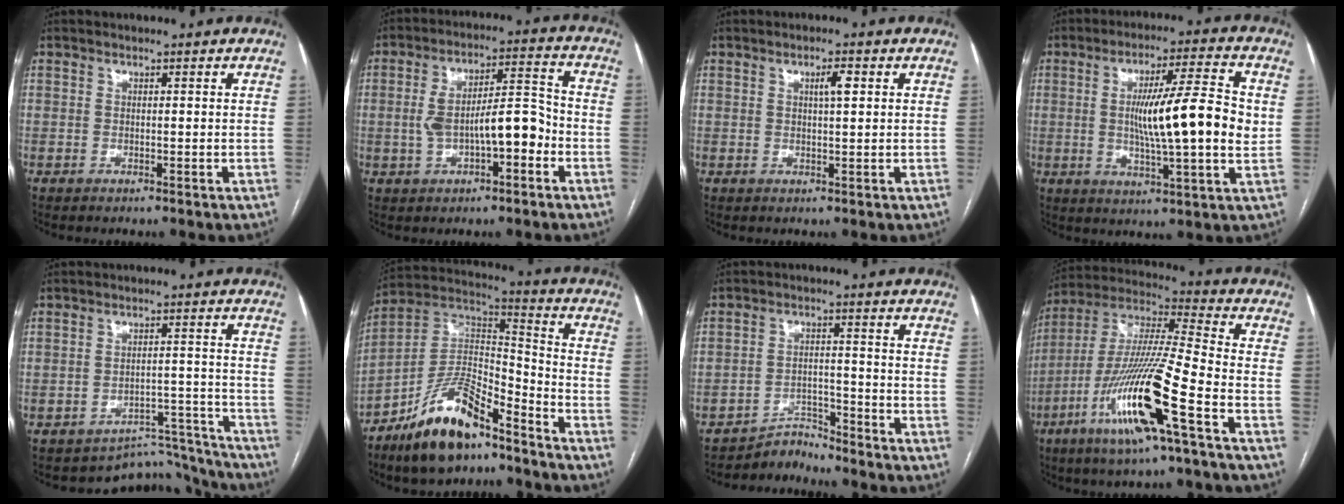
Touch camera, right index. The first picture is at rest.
{"total": 10.4, "force": [-2.2, 3.4, 9.6], "torque": [-0.169, 0.033, -0.029]}
{"total": 2.4, "force": [0.9, 0.3, 2.2], "torque": [-0.039, 0.002, 0.014]}
{"total": 13.9, "force": [0.6, 0.8, 13.8], "torque": [-0.227, 0.004, 0.007]}
{"total": 9.2, "force": [-8.7, 2.6, -1.2], "torque": [0.038, 0.053, -0.114]}
{"total": 14.8, "force": [-10.6, 4.4, 9.4], "torque": [-0.172, 0.020, -0.191]}
{"total": 3.9, "force": [-3.7, 0.2, -1.0], "torque": [0.024, 0.002, -0.061]}
{"total": 18.7, "force": [-8.1, 0.3, 16.9], "torque": [-0.354, -0.026, -0.156]}